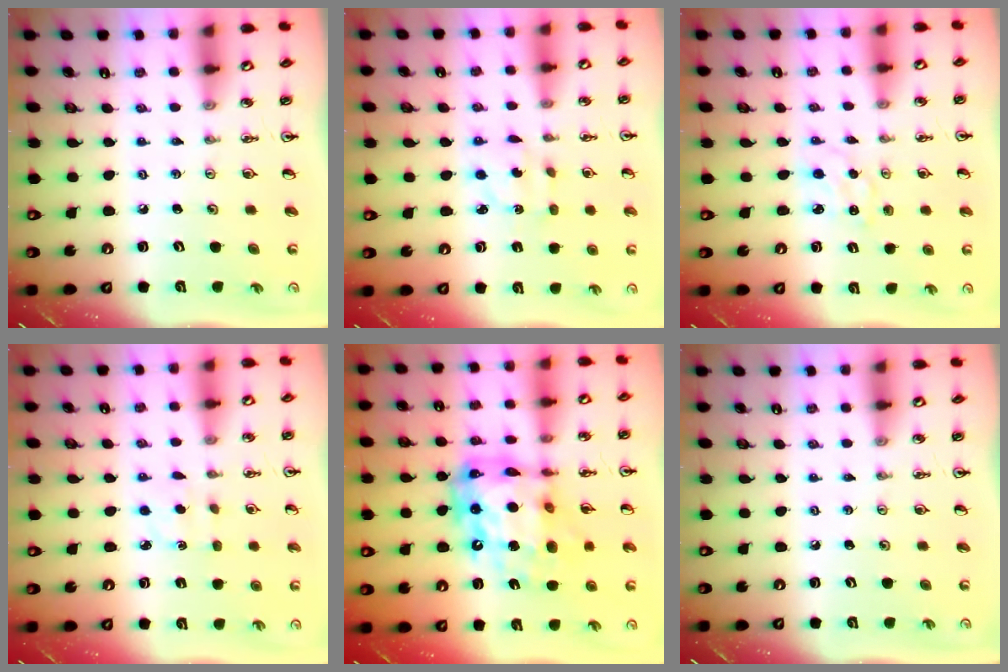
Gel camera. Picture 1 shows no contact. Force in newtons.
{"total": 3.7, "press": 3.6, "slide": 0.7}
{"total": 1.5, "press": 1.4, "slide": 0.4}
{"total": 2.2, "press": 2.1, "slide": 0.6}
{"total": 19.1, "press": 19.0, "slide": 2.0}
{"total": 0.0}